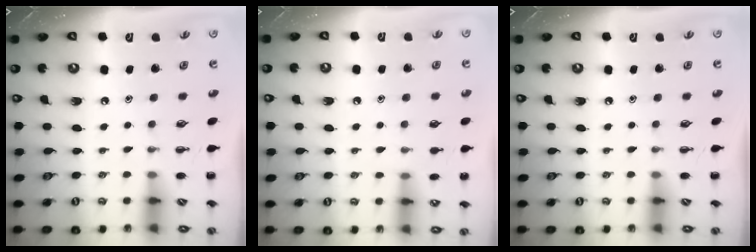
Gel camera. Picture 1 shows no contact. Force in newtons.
{"total": 4.8, "press": 4.5, "slide": 1.6}
{"total": 0.0}